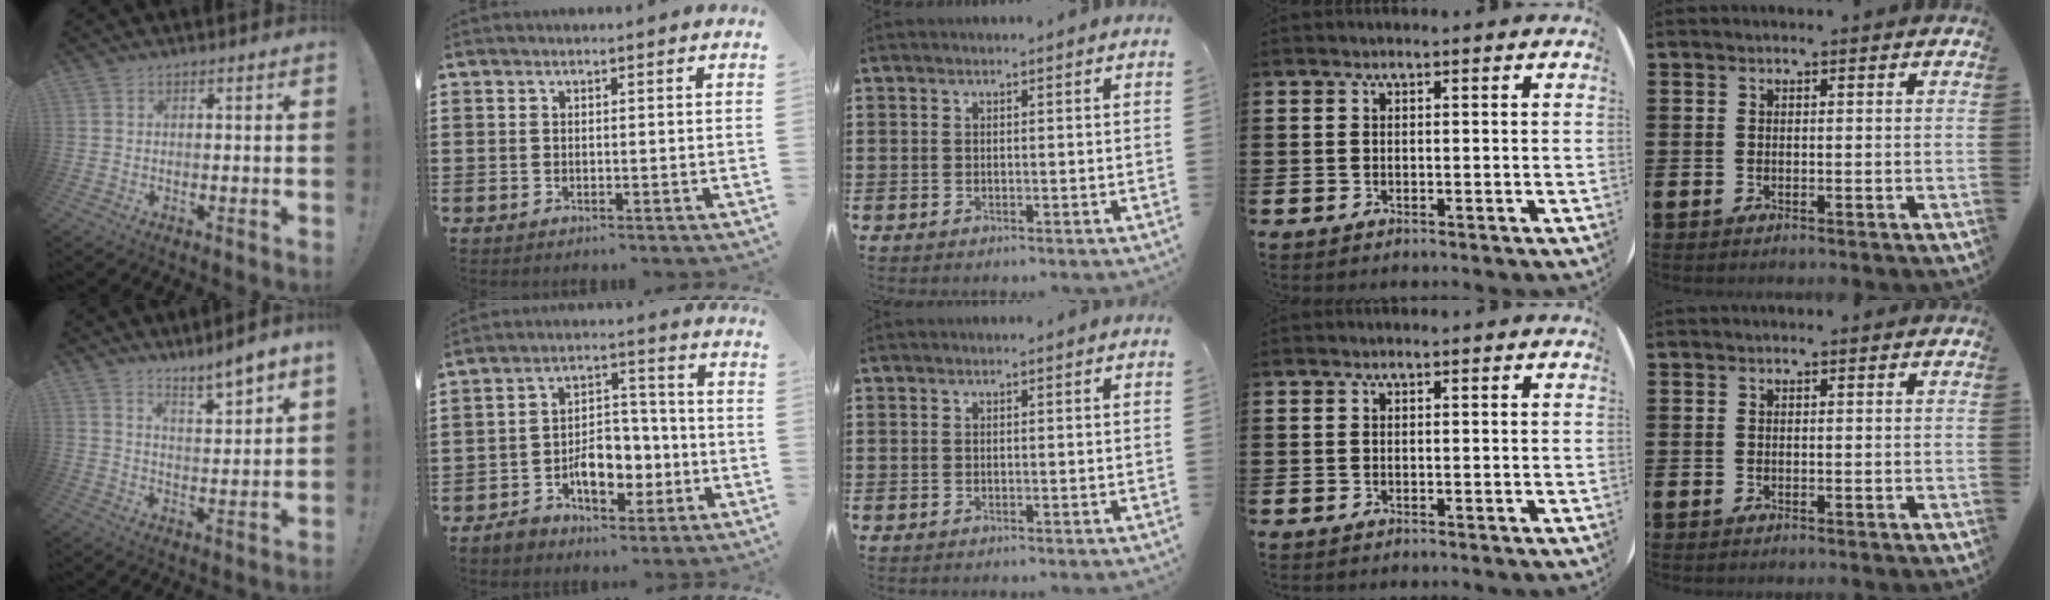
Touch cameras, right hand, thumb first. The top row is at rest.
{"thumb": {"total": 6.6, "force": [5.8, -0.1, 3.2], "torque": [-0.047, -0.050, 0.097]}, "index": {"total": 8.3, "force": [-3.3, 6.0, 4.8], "torque": [-0.057, 0.019, -0.057]}}